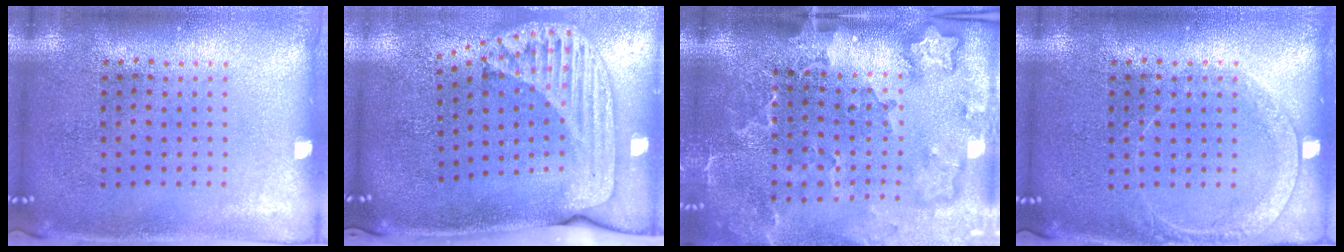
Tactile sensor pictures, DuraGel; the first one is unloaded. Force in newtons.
{"total": 2.4, "press": 1.7, "slide": 1.7}
{"total": 3.4, "press": 2.5, "slide": 2.3}
{"total": 1.5, "press": 1.4, "slide": 0.4}